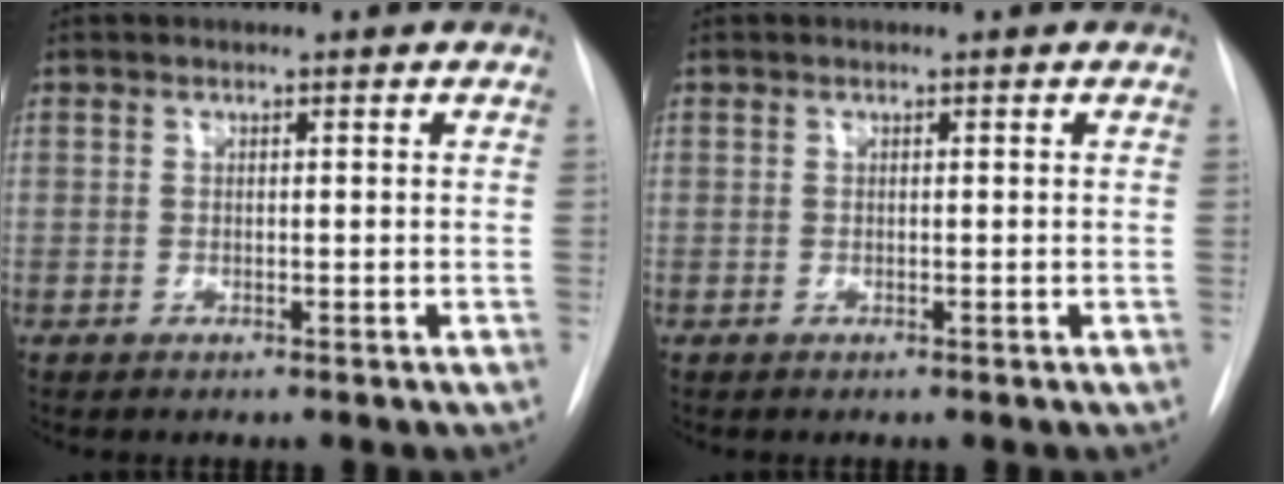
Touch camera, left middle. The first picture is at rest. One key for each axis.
{"total": 0.0}